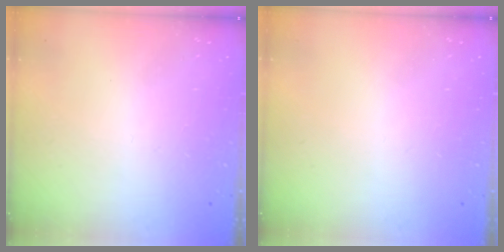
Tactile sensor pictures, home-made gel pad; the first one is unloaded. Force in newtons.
{"total": 0.0}